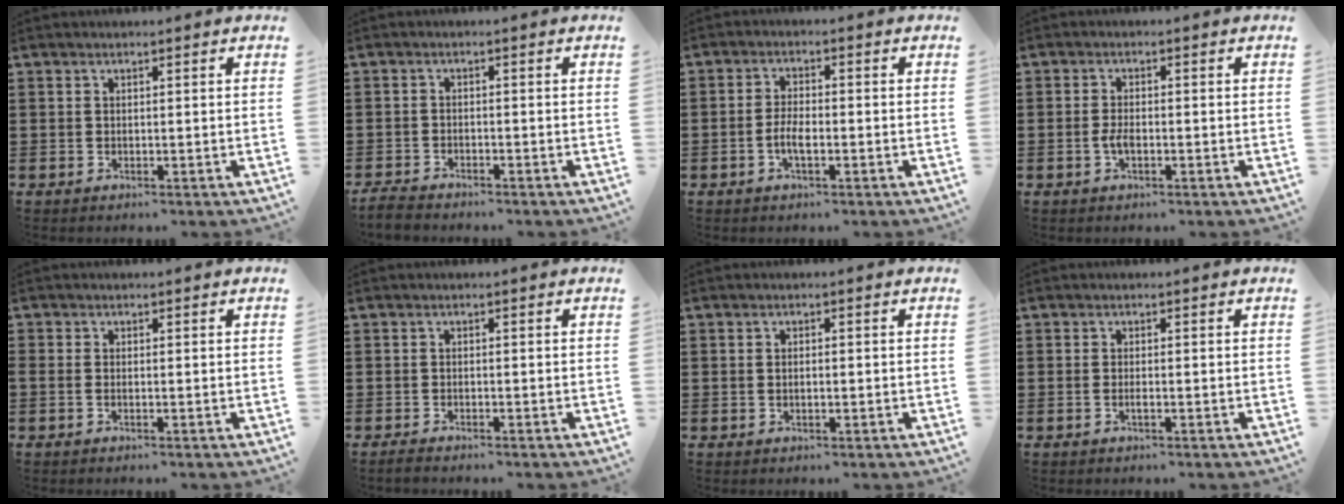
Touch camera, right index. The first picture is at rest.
{"total": 2.2, "force": [-2.1, 0.3, 0.4], "torque": [-0.018, 0.000, -0.046]}
{"total": 3.7, "force": [-1.2, 1.3, 3.2], "torque": [-0.077, -0.003, -0.028]}
{"total": 2.3, "force": [-0.7, 0.6, 2.1], "torque": [-0.048, -0.007, -0.014]}
{"total": 0.6, "force": [-0.4, 0.1, 0.4], "torque": [-0.008, -0.006, -0.005]}
{"total": 0.7, "force": [-0.7, 0.0, 0.1], "torque": [-0.004, -0.002, -0.014]}
{"total": 1.1, "force": [-0.2, 0.4, 1.0], "torque": [-0.019, 0.001, -0.003]}
{"total": 0.9, "force": [-0.4, 0.1, 0.8], "torque": [-0.015, -0.005, -0.006]}